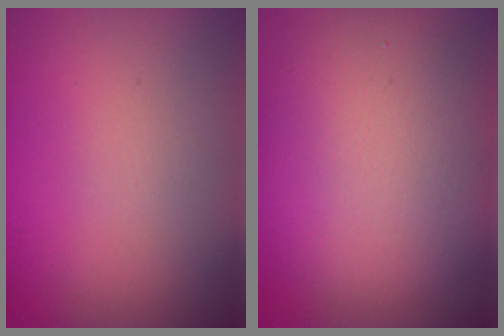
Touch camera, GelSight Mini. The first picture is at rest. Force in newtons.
{"total": 9.4, "press": 9.4, "slide": 0.2}